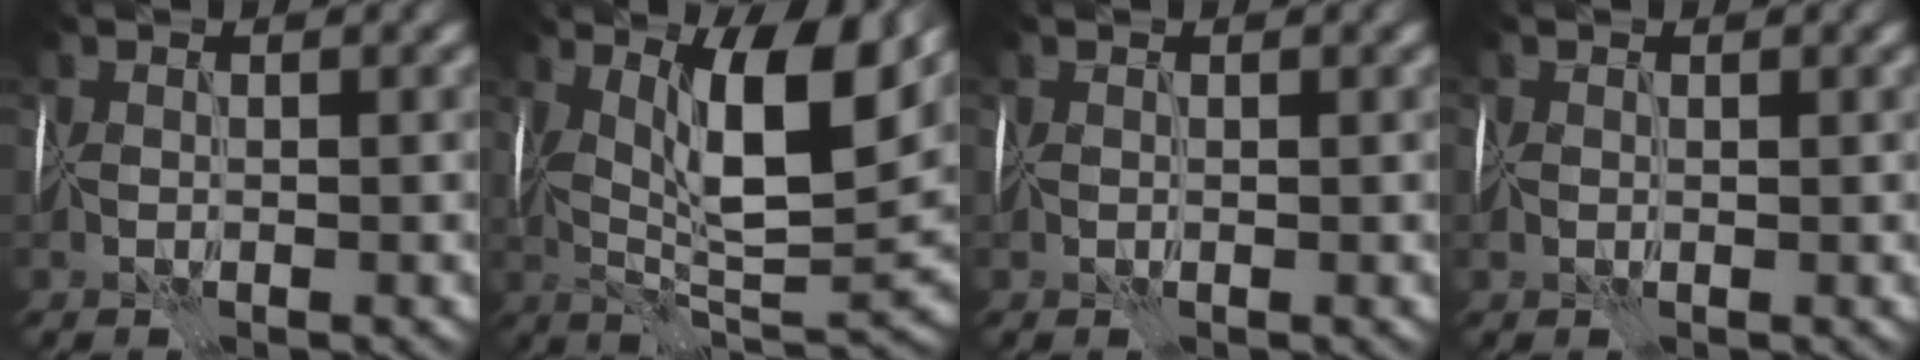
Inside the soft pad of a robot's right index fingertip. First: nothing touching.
{"total": 10.9, "force": [3.7, 3.3, 9.7], "torque": [-0.160, -0.003, 0.063]}
{"total": 0.0}
{"total": 1.3, "force": [0.4, 0.9, 0.8], "torque": [-0.014, 0.003, 0.007]}